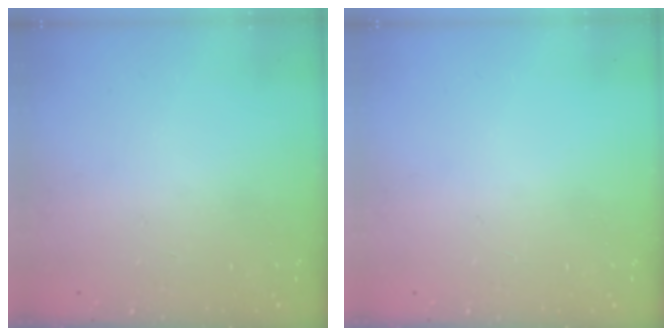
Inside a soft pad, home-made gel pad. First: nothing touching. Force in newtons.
{"total": 0.0}